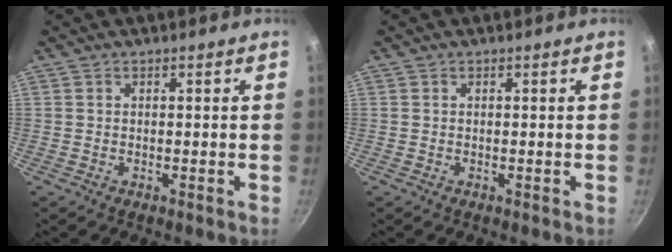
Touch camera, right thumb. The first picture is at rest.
{"total": 0.0}